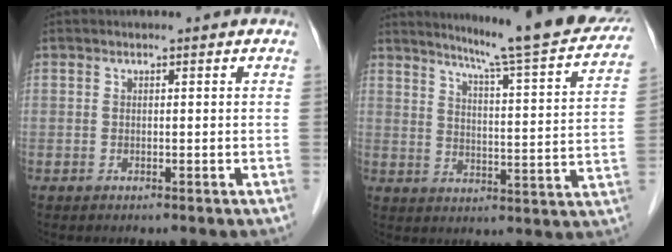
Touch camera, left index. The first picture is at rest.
{"total": 19.9, "force": [17.5, 0.4, 9.6], "torque": [-0.134, -0.044, 0.222]}